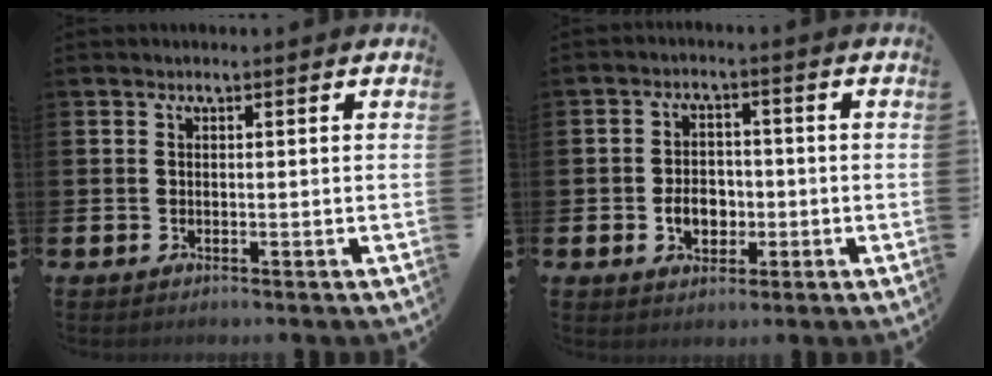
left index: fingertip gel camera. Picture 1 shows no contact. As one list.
[{"total": 4.3, "force": [-1.1, 3.2, 2.6], "torque": [-0.039, -0.001, -0.026]}]